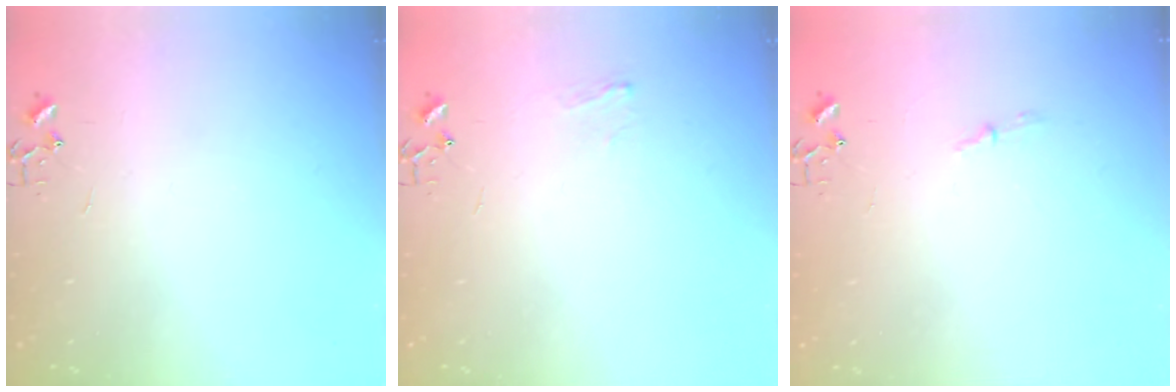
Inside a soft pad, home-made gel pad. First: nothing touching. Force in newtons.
{"total": 6.3, "press": 6.3, "slide": 0.7}
{"total": 3.9, "press": 3.8, "slide": 0.4}